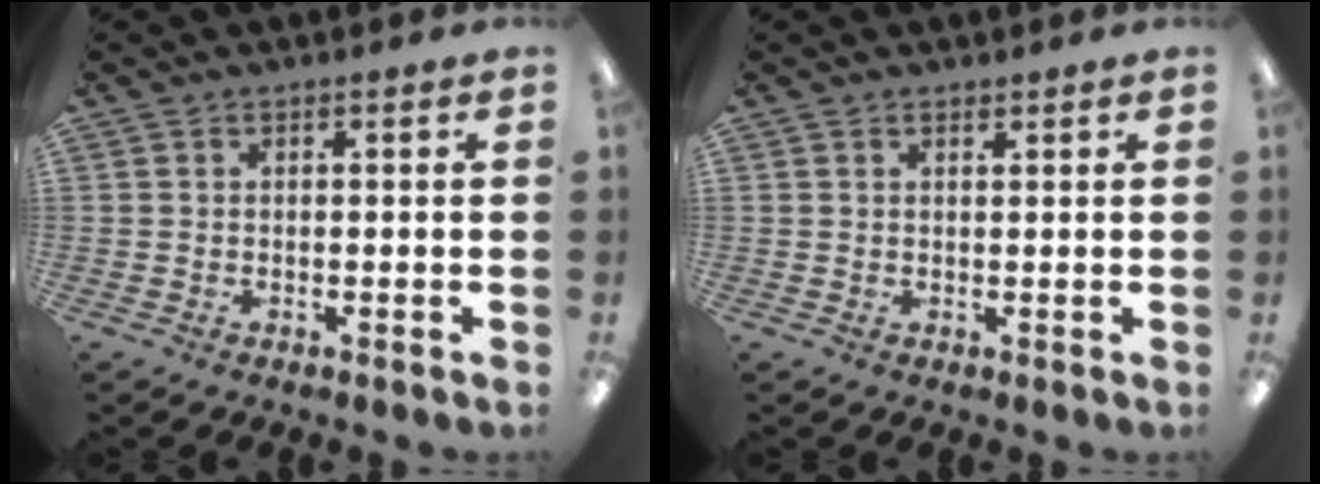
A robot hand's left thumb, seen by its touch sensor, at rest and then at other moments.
{"total": 0.9, "force": [0.9, 0.2, 0.1], "torque": [-0.003, -0.001, 0.016]}